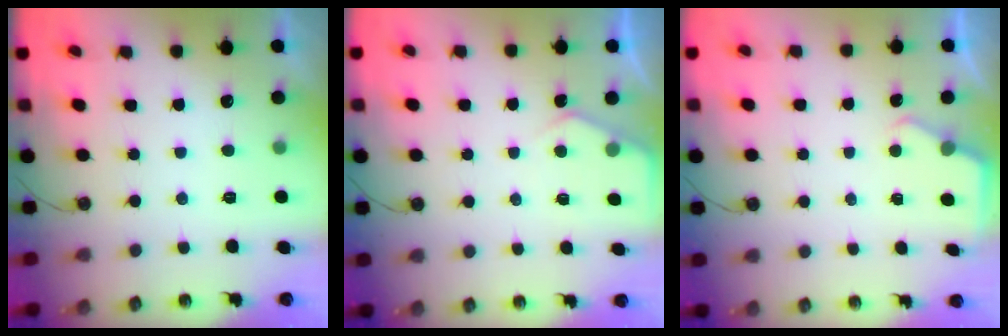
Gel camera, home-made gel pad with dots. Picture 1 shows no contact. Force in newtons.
{"total": 4.2, "press": 4.2, "slide": 0.4}
{"total": 2.8, "press": 2.8, "slide": 0.5}